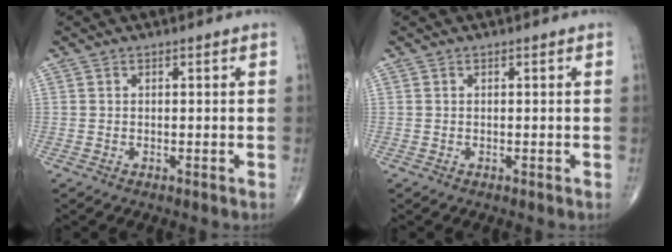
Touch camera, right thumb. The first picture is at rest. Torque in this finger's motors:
{"motor_torque": [0.00, 0.00, 0.00, 0.00, 0.00]}